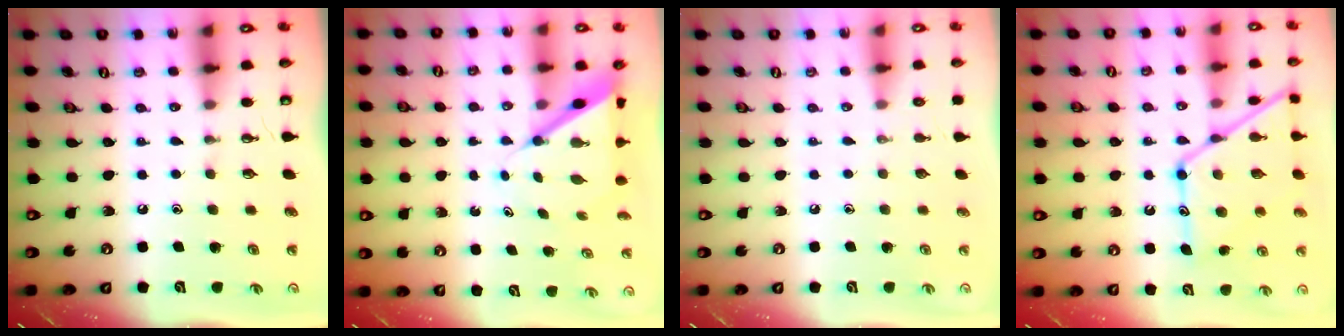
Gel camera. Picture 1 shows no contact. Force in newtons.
{"total": 7.5, "press": 7.4, "slide": 0.7}
{"total": 0.0}
{"total": 16.0, "press": 16.0, "slide": 1.5}